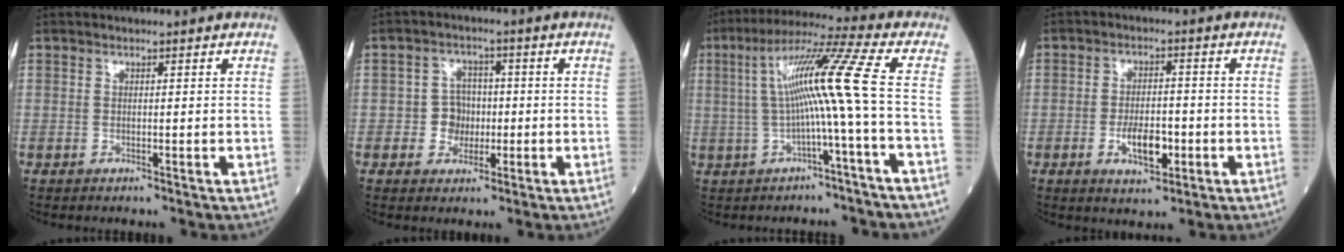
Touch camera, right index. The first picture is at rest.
{"total": 4.9, "force": [-1.0, 4.3, 2.1], "torque": [-0.041, 0.017, -0.013]}
{"total": 12.2, "force": [-0.2, -1.7, 12.1], "torque": [-0.222, 0.027, -0.003]}
{"total": 6.6, "force": [-2.2, 2.8, 5.5], "torque": [-0.103, 0.001, -0.031]}